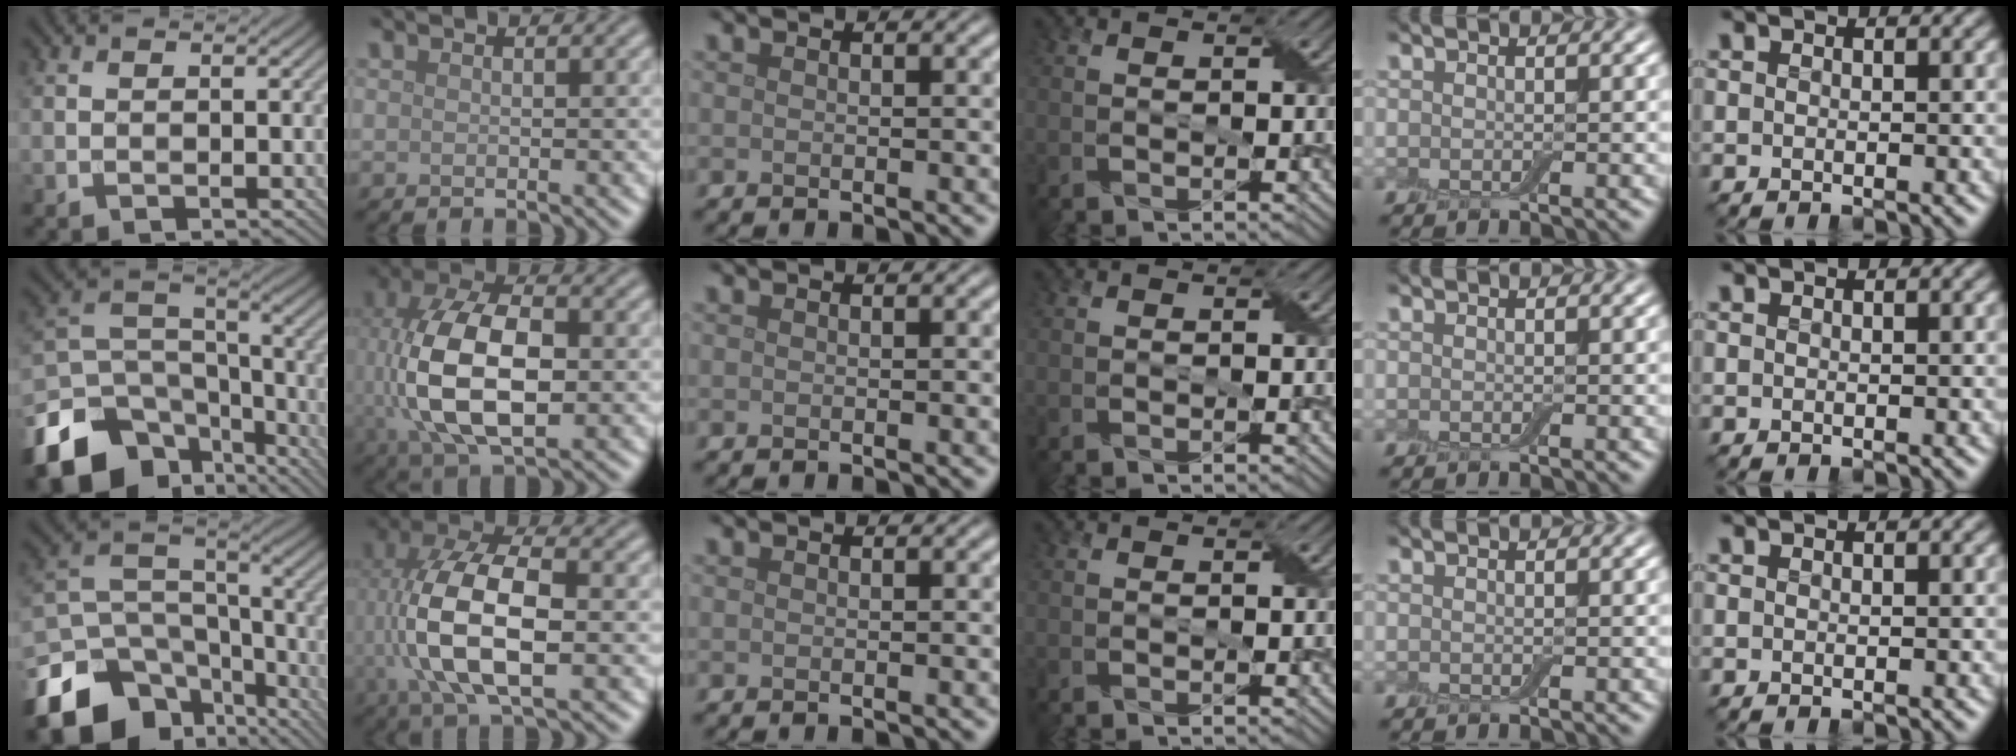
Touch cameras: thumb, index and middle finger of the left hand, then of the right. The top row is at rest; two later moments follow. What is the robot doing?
{"motion": "peel", "object": "small bumper sticker"}